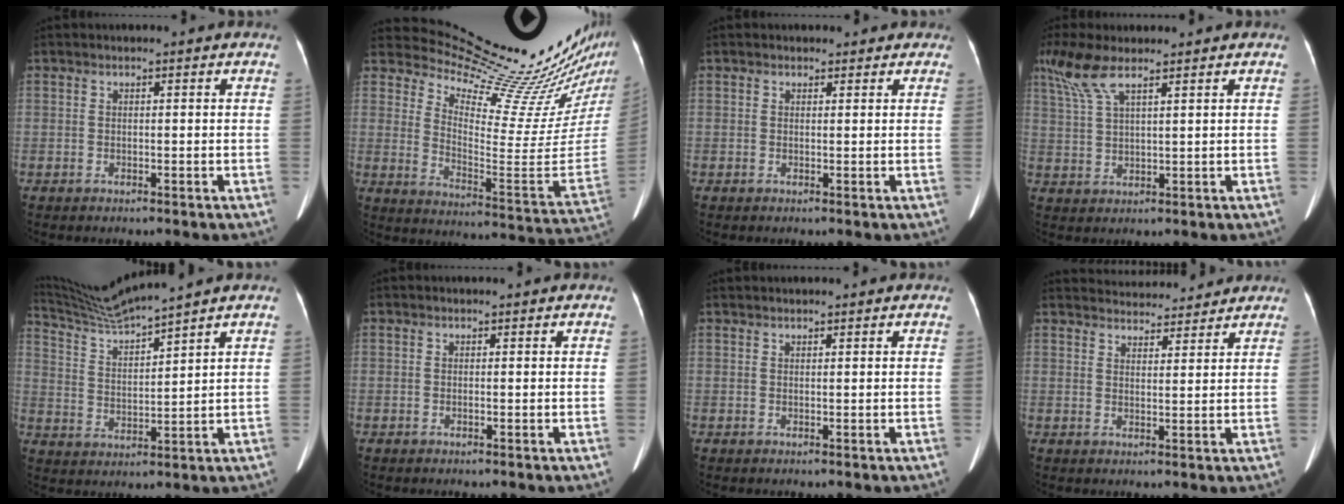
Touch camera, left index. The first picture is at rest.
{"total": 24.3, "force": [22.9, 1.2, 8.0], "torque": [-0.123, -0.147, 0.301]}
{"total": 2.0, "force": [1.1, 1.5, -0.4], "torque": [0.025, -0.002, 0.005]}
{"total": 6.3, "force": [4.3, 0.9, 4.5], "torque": [-0.103, 0.010, 0.094]}
{"total": 9.0, "force": [8.0, -2.6, 3.2], "torque": [-0.065, -0.006, 0.165]}
{"total": 0.8, "force": [0.7, 0.0, 0.4], "torque": [-0.009, 0.003, 0.007]}
{"total": 2.5, "force": [2.3, 0.1, 0.9], "torque": [-0.010, 0.019, 0.031]}
{"total": 11.0, "force": [10.6, 1.8, 2.2], "torque": [-0.022, 0.013, 0.141]}